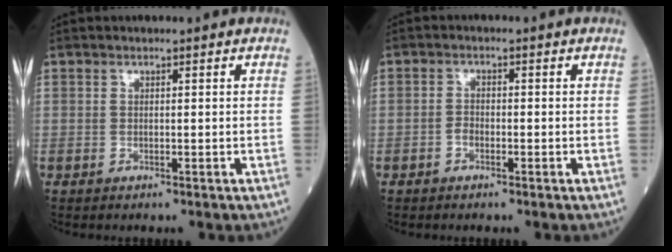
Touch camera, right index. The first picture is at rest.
{"total": 1.5, "force": [-0.7, 0.8, 1.0], "torque": [-0.016, 0.005, -0.013]}